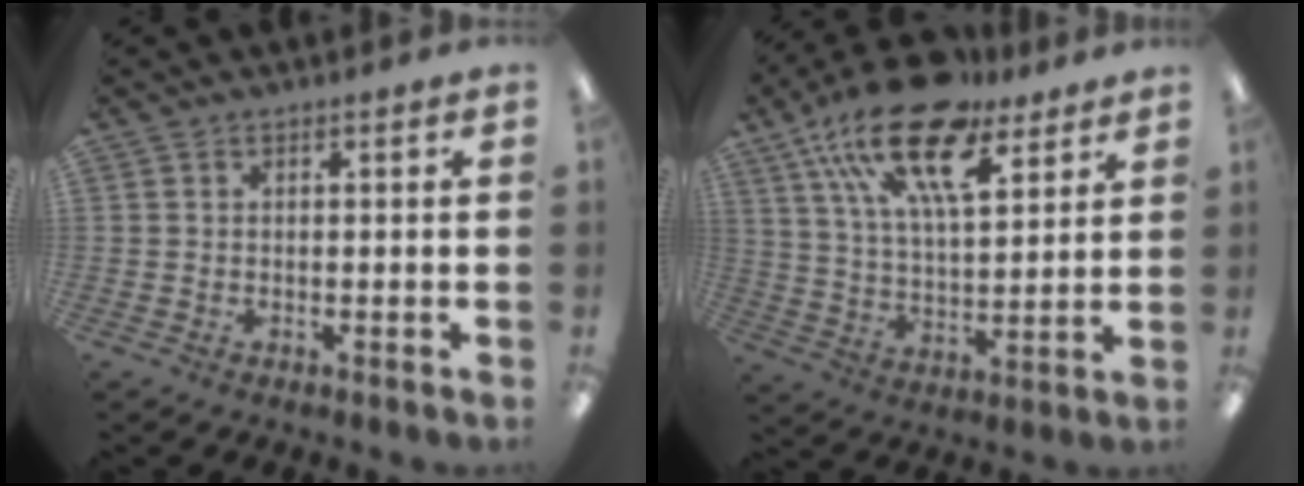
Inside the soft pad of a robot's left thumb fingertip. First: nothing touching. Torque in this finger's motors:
{"motor_torque": [0.53, 0.77, 1.66, -1.10, 0.52]}